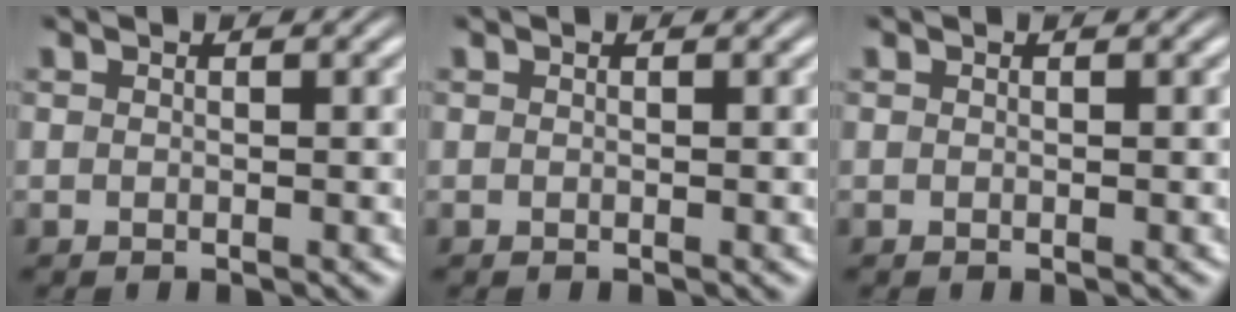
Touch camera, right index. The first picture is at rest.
{"total": 0.0}
{"total": 0.0}